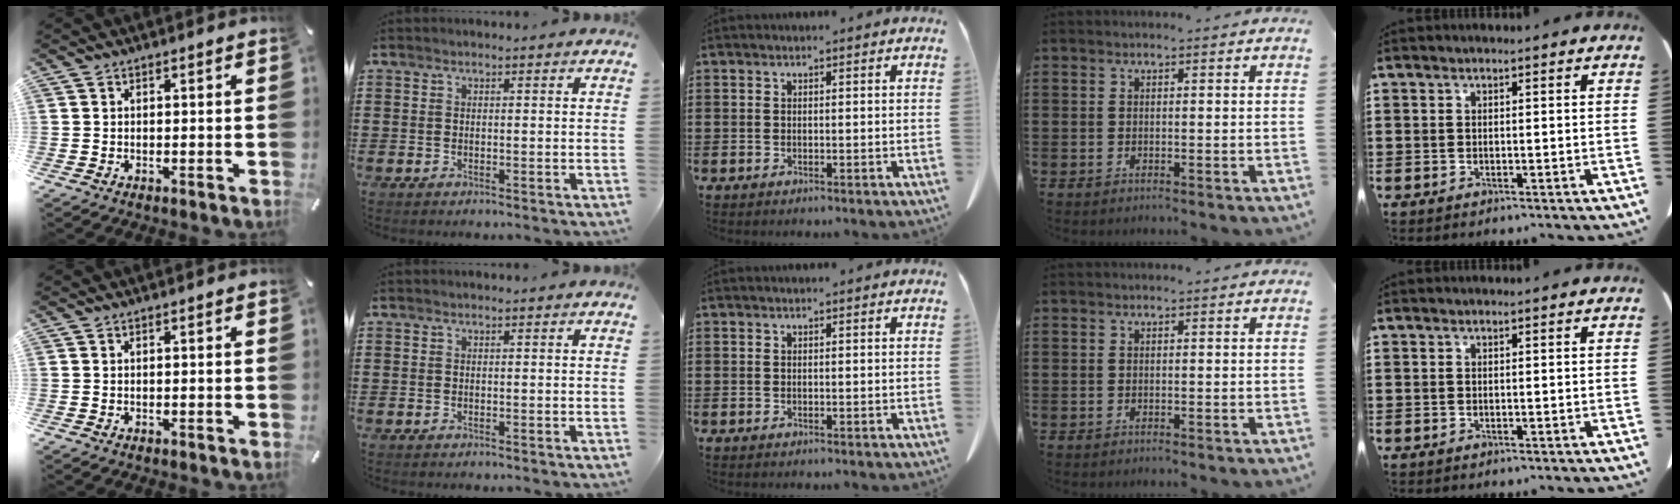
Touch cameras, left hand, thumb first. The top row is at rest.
{}